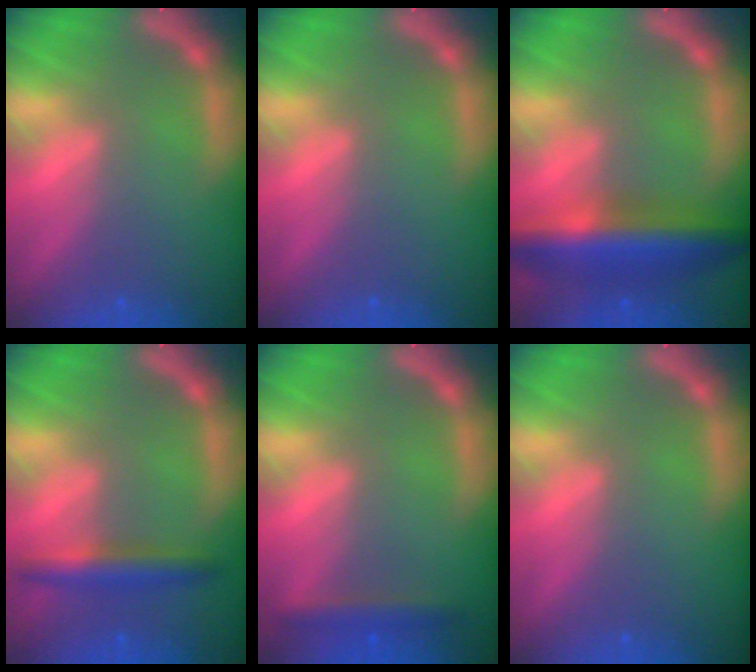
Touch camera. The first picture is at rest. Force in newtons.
{"total": 0.0}
{"total": 8.0}
{"total": 3.5}
{"total": 2.4}
{"total": 0.0}